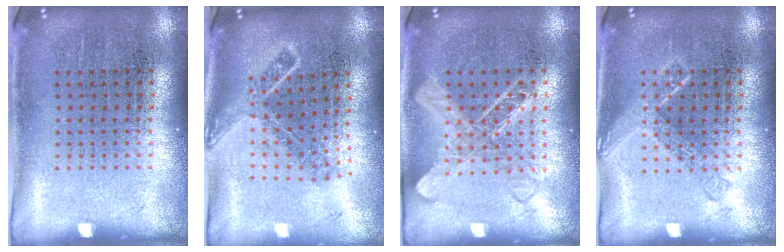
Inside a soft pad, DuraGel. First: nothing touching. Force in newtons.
{"total": 1.8, "press": 1.3, "slide": 1.3}
{"total": 1.6, "press": 1.6, "slide": 0.4}
{"total": 1.9, "press": 1.9, "slide": 0.3}